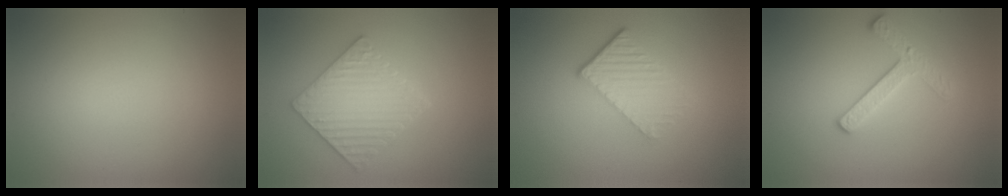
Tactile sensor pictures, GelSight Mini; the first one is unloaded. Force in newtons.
{"total": 5.3, "press": 4.4, "slide": 2.9}
{"total": 3.3, "press": 2.7, "slide": 1.9}
{"total": 2.6, "press": 2.6, "slide": 0.3}